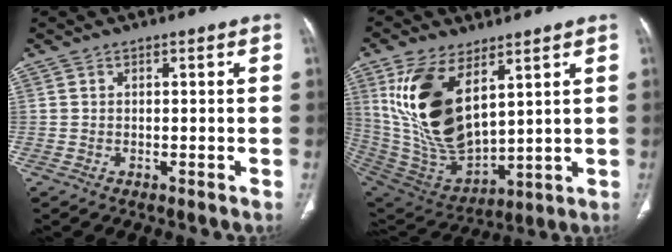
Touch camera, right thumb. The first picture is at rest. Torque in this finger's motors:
{"motor_torque": [0.94, 3.46, 2.13, 0.64, 0.27]}